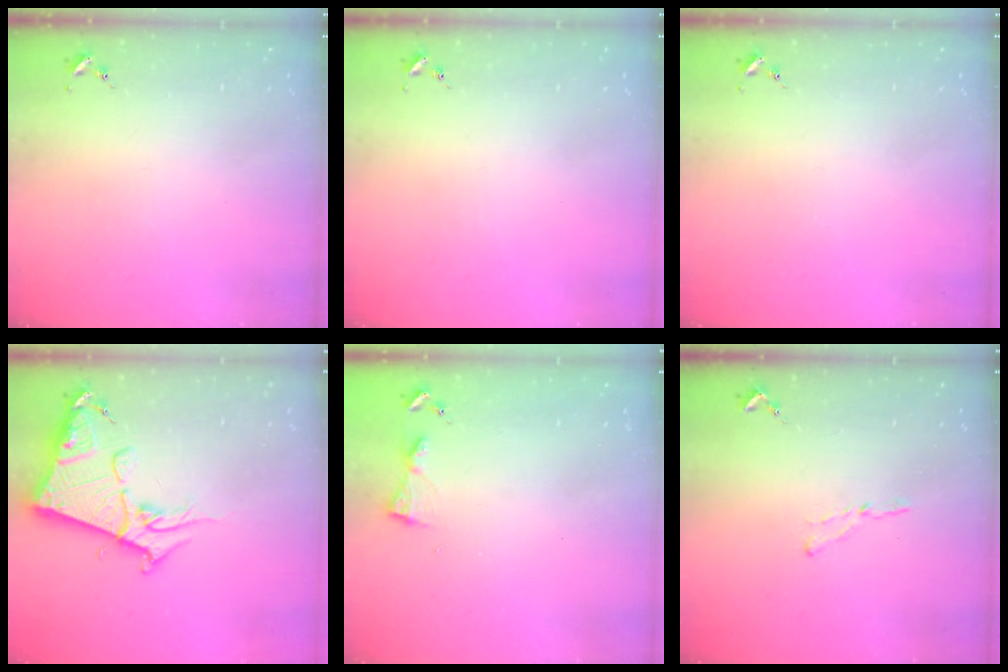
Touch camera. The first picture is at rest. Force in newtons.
{"total": 0.0}
{"total": 0.0}
{"total": 14.8, "press": 14.8, "slide": 1.5}
{"total": 3.9, "press": 3.9, "slide": 0.4}
{"total": 3.5, "press": 3.5, "slide": 0.4}